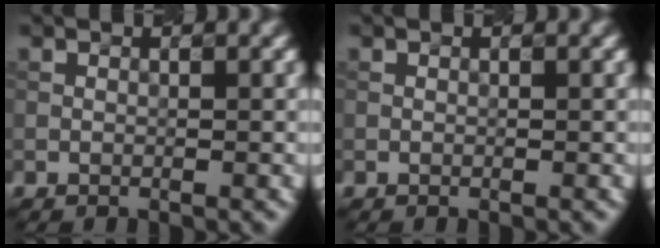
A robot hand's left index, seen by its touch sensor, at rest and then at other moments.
{"total": 0.0}